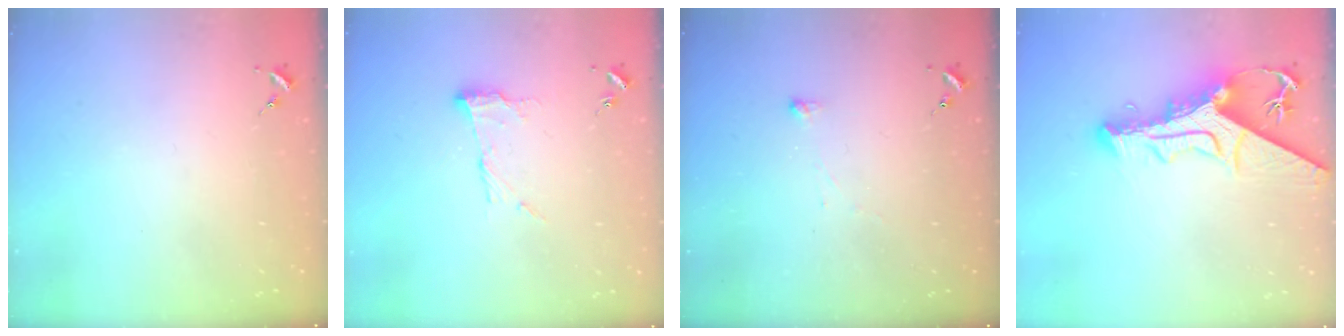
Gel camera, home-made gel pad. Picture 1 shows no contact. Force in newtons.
{"total": 10.7, "press": 10.7, "slide": 0.3}
{"total": 2.9, "press": 2.9, "slide": 0.3}
{"total": 14.5, "press": 14.4, "slide": 1.6}